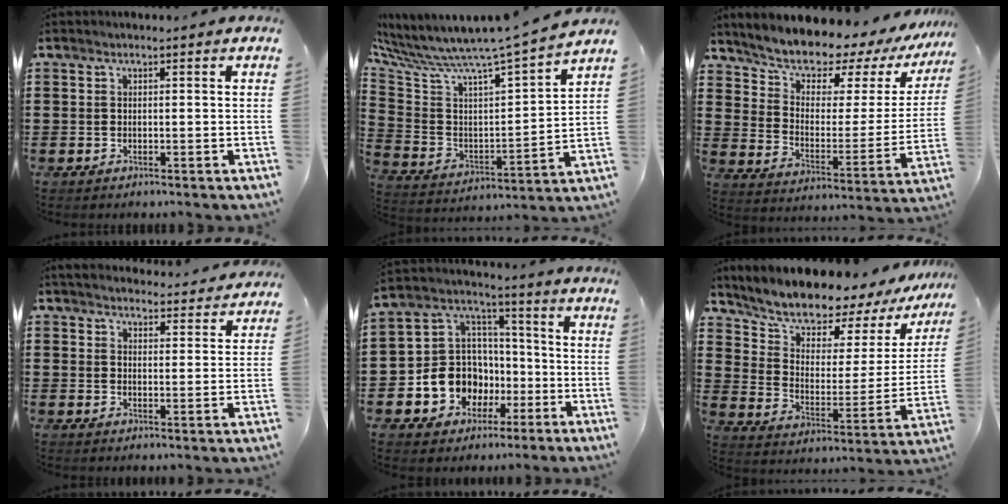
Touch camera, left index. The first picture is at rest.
{"total": 6.1, "force": [5.7, -0.6, 2.2], "torque": [-0.075, -0.069, 0.081]}
{"total": 7.0, "force": [6.6, 2.0, 1.2], "torque": [-0.061, -0.062, 0.111]}
{"total": 4.0, "force": [4.0, 0.2, 0.3], "torque": [-0.022, -0.021, 0.070]}
{"total": 10.3, "force": [-3.7, 9.3, 2.7], "torque": [-0.092, 0.017, -0.062]}
{"total": 7.4, "force": [7.0, 2.0, 1.2], "torque": [-0.063, -0.064, 0.117]}